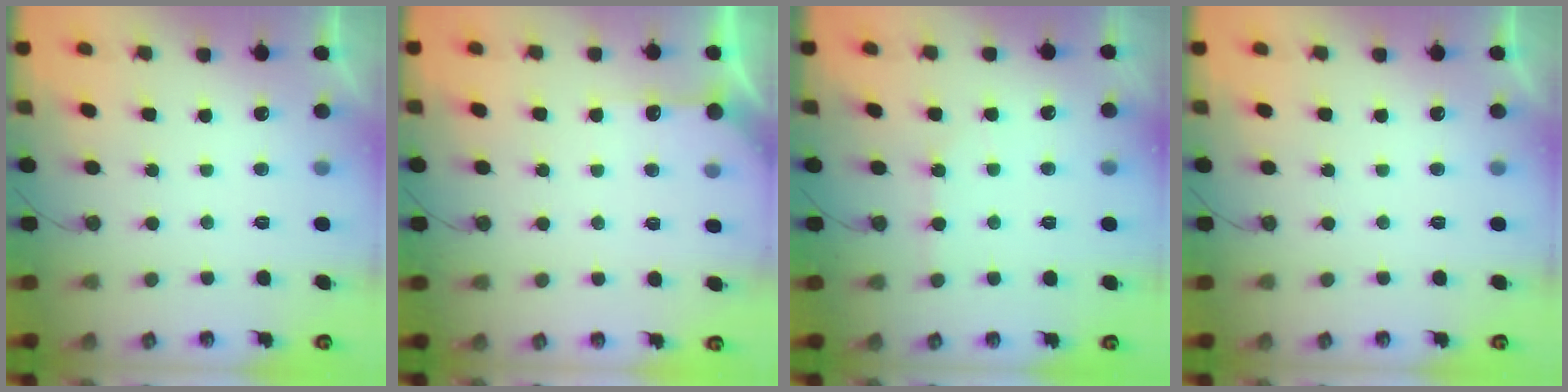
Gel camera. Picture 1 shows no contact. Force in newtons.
{"total": 5.8, "press": 5.7, "slide": 0.5}
{"total": 2.8, "press": 2.8, "slide": 0.3}
{"total": 0.0}